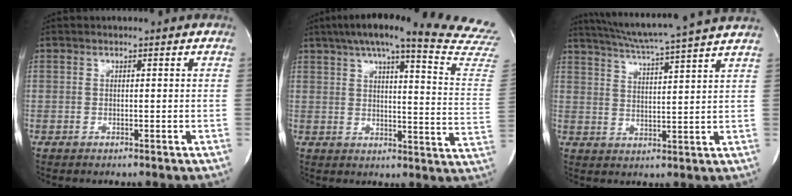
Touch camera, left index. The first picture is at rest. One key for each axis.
{"total": 27.5, "fx": 24.1, "fy": 0.9, "fz": 13.3, "tx": -0.172, "ty": -0.077, "tz": 0.278}
{"total": 15.9, "fx": 14.1, "fy": -1.6, "fz": 7.2, "tx": -0.131, "ty": -0.012, "tz": 0.192}